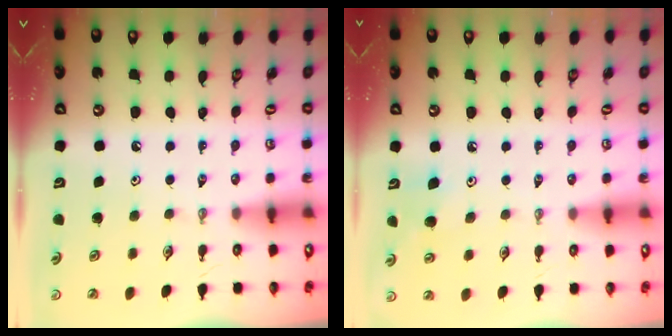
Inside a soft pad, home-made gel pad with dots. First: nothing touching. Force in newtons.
{"total": 7.2, "press": 7.1, "slide": 1.3}